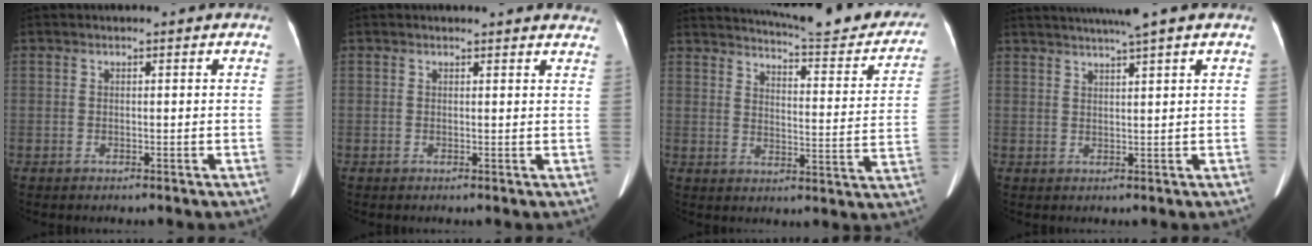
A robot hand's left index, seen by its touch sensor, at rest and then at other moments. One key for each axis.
{"total": 7.5, "fx": 7.2, "fy": 1.5, "fz": 1.3, "tx": 0.004, "ty": -0.001, "tz": 0.054}
{"total": 22.1, "fx": 20.0, "fy": 2.8, "fz": 8.9, "tx": -0.117, "ty": -0.056, "tz": 0.238}
{"total": 6.2, "fx": 5.0, "fy": -1.2, "fz": 3.5, "tx": -0.055, "ty": 0.017, "tz": 0.075}